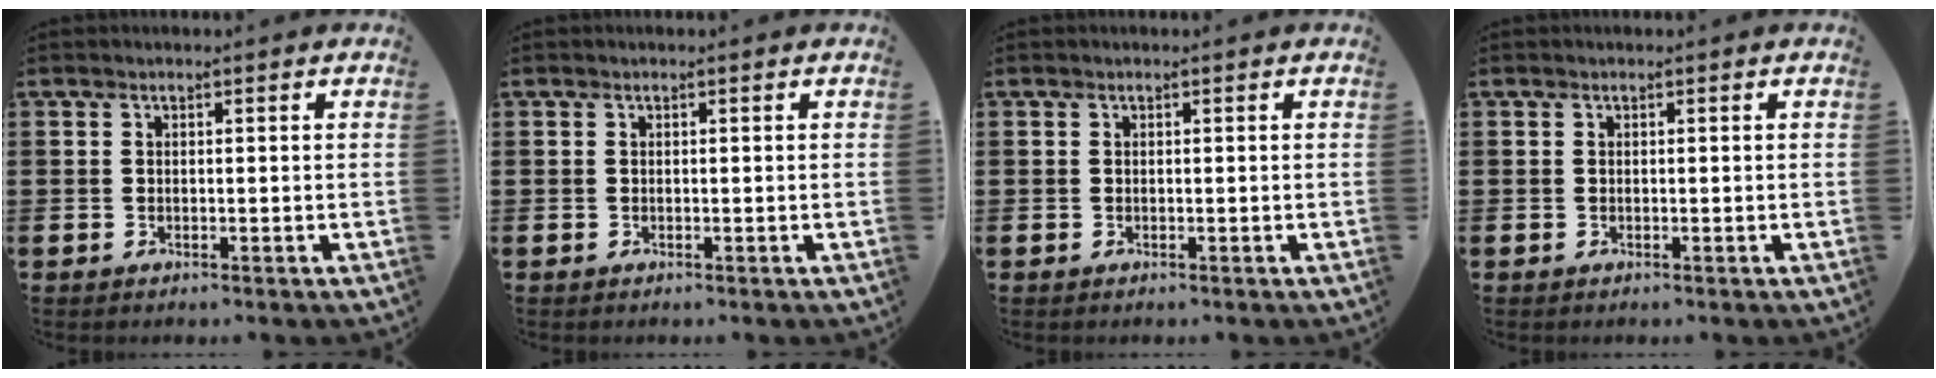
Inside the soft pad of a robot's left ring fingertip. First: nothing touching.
{"total": 0.0}
{"total": 0.0}
{"total": 0.0}